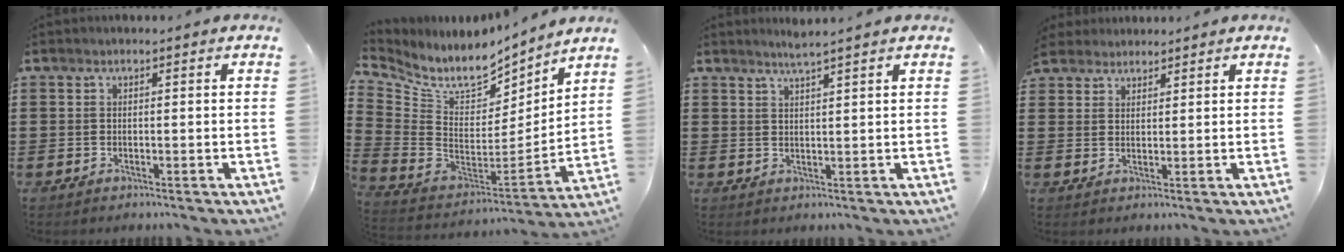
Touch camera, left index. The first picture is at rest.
{"total": 7.9, "force": [6.4, 3.1, 3.4], "torque": [-0.086, -0.061, 0.111]}
{"total": 2.5, "force": [2.2, -0.4, 1.0], "torque": [-0.023, -0.001, 0.041]}
{"total": 2.7, "force": [2.5, 0.7, -0.4], "torque": [-0.001, 0.001, 0.050]}